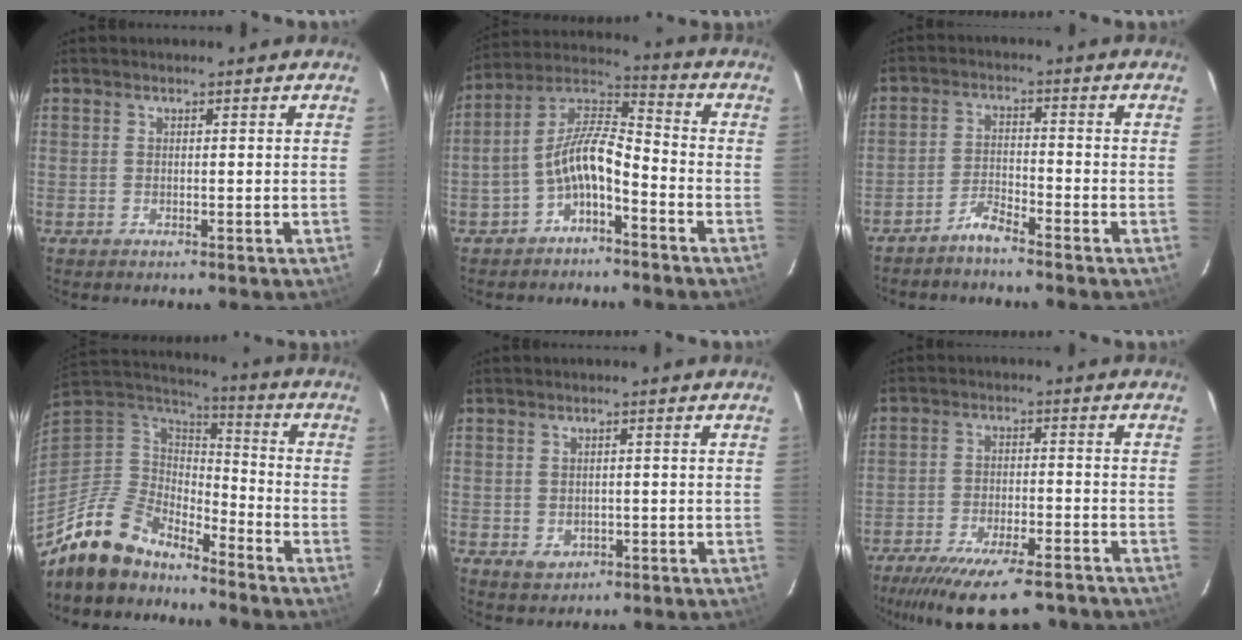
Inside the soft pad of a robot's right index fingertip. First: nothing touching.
{"total": 10.3, "force": [-4.6, 4.3, 8.1], "torque": [-0.173, 0.022, -0.084]}
{"total": 3.9, "force": [-3.5, 0.5, 1.6], "torque": [-0.048, 0.011, -0.068]}
{"total": 17.0, "force": [-14.1, 7.1, 6.4], "torque": [-0.157, -0.001, -0.258]}
{"total": 3.7, "force": [-0.6, 3.1, 1.9], "torque": [-0.038, 0.000, 0.003]}
{"total": 18.6, "force": [-14.4, 5.5, 10.5], "torque": [-0.203, -0.041, -0.213]}